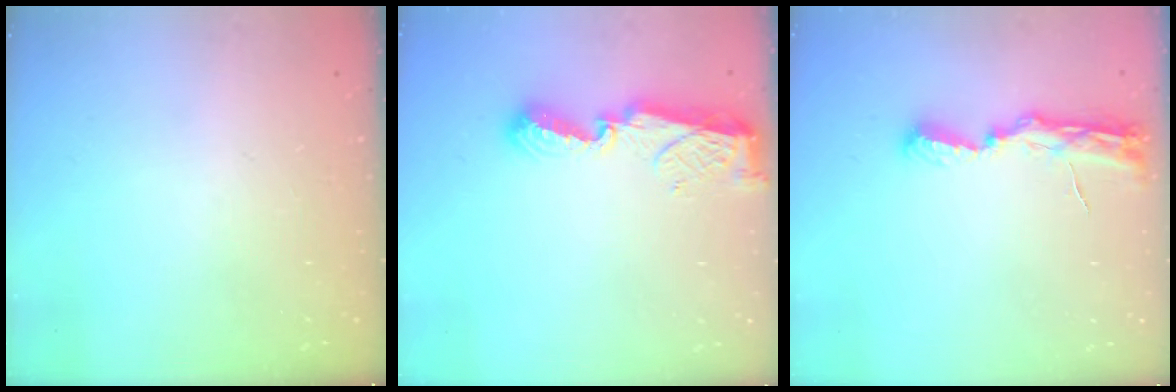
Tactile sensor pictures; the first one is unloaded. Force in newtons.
{"total": 7.3, "press": 7.3, "slide": 0.7}
{"total": 7.6, "press": 7.6, "slide": 0.9}